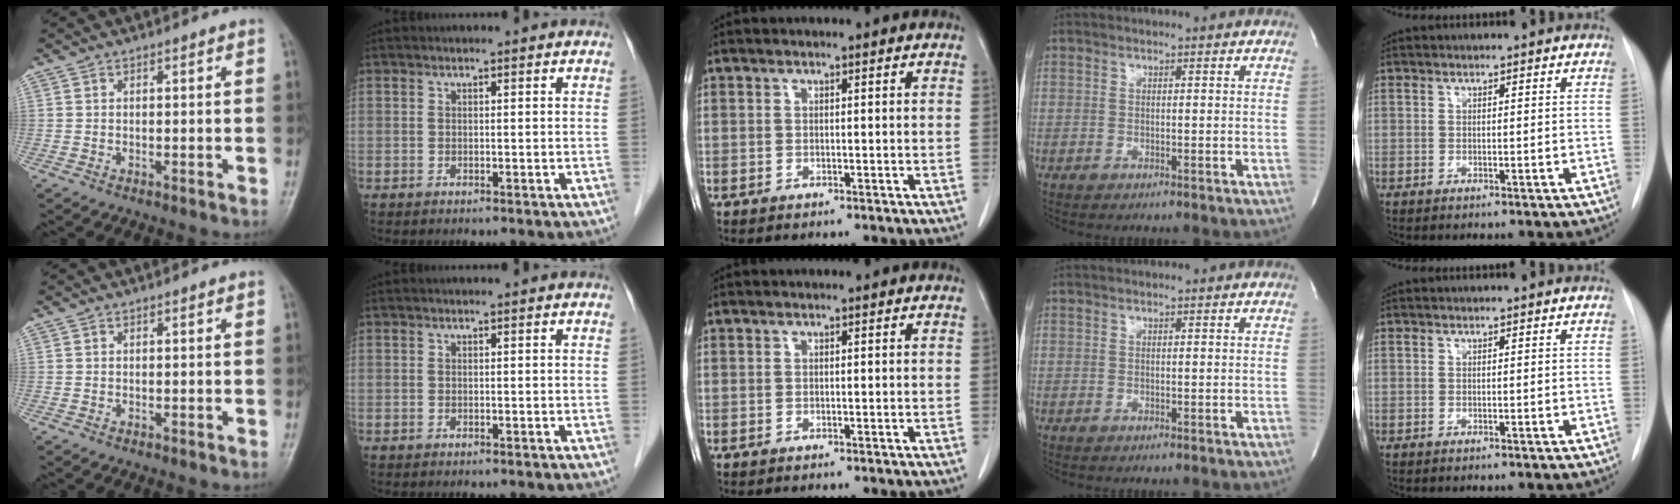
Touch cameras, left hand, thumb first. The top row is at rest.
{}